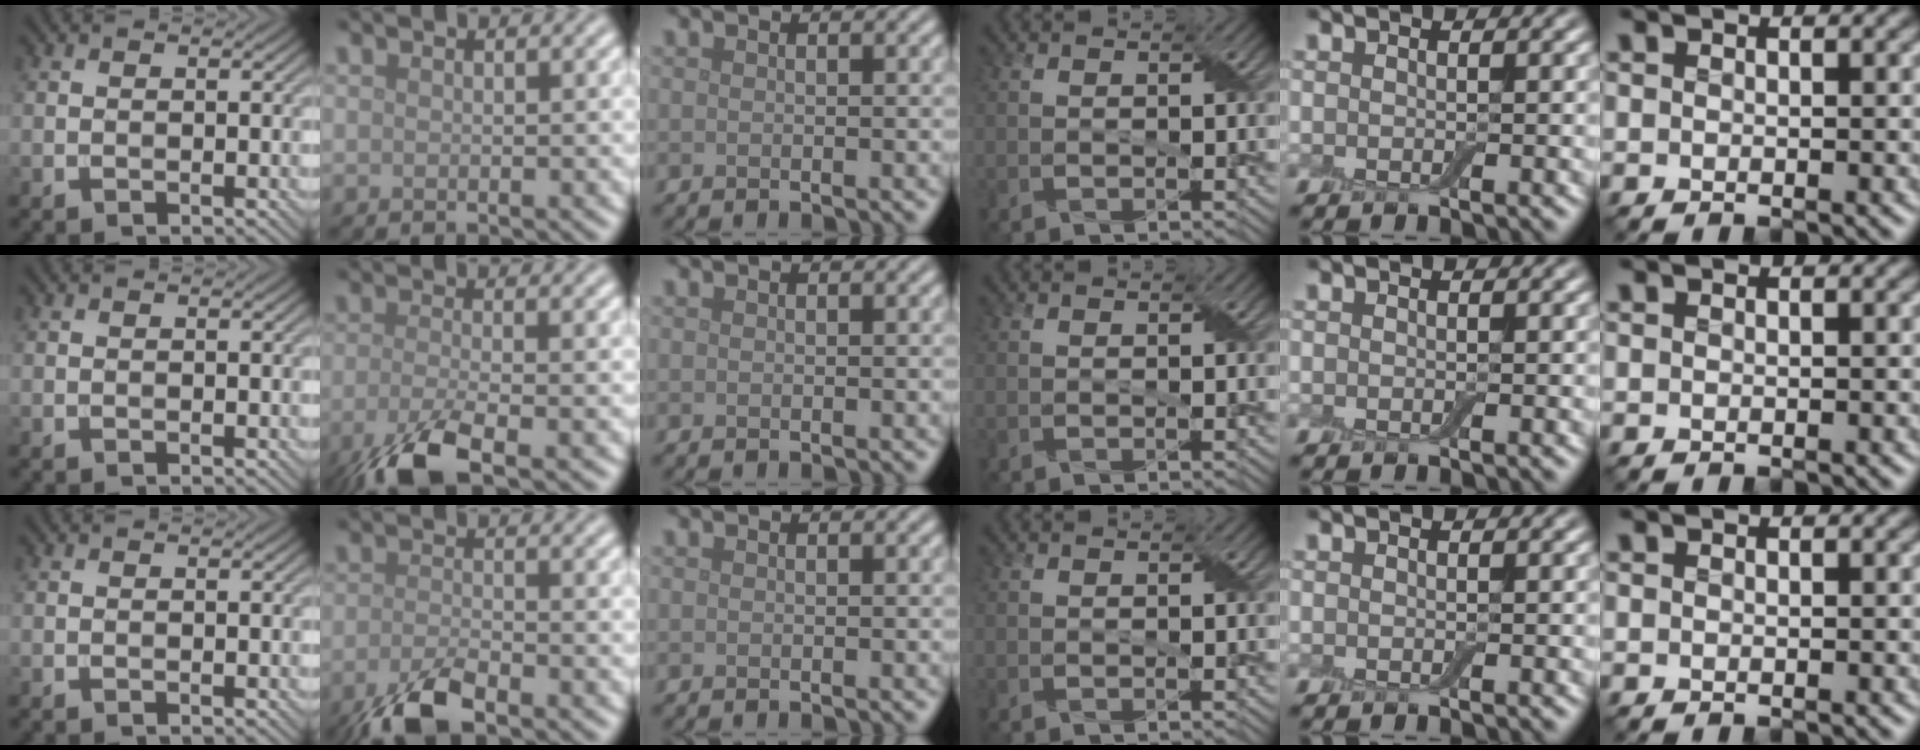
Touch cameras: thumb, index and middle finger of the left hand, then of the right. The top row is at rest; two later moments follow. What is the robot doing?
{"motion": "peel", "object": "small bumper sticker"}